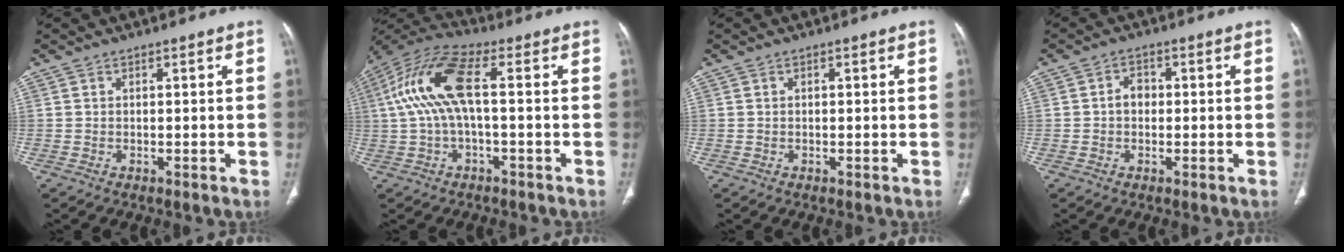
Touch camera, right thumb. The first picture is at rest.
{"total": 12.8, "force": [0.8, 4.4, 12.0], "torque": [-0.276, 0.041, 0.012]}
{"total": 0.0}
{"total": 2.8, "force": [-0.1, 2.2, 1.8], "torque": [-0.018, 0.010, -0.008]}